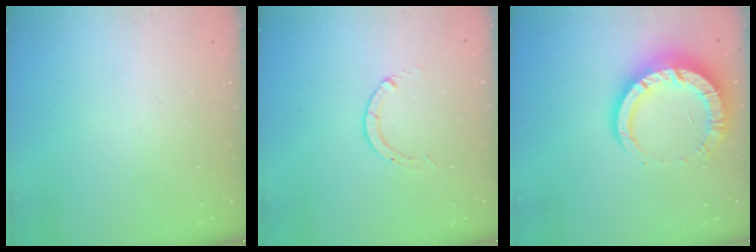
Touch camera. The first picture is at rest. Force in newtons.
{"total": 0.0}
{"total": 14.0, "press": 13.9, "slide": 1.4}